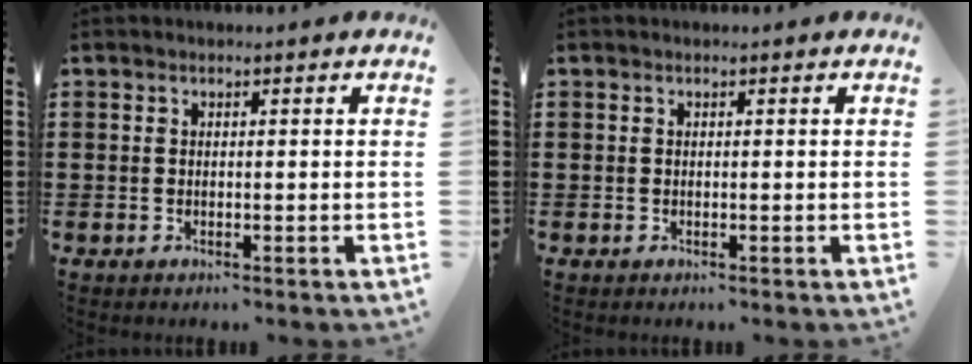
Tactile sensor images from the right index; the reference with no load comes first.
{"total": 0.0}